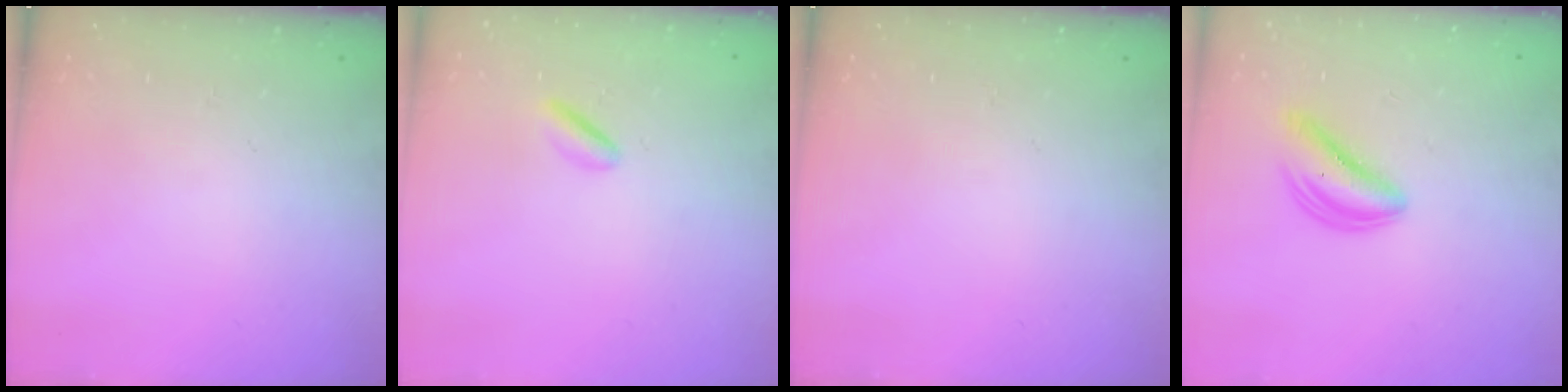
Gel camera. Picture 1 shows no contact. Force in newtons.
{"total": 2.2, "press": 2.1, "slide": 0.6}
{"total": 0.0}
{"total": 4.7, "press": 4.7, "slide": 0.4}